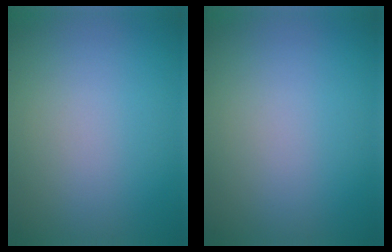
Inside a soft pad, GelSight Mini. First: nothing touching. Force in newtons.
{"total": 0.0}